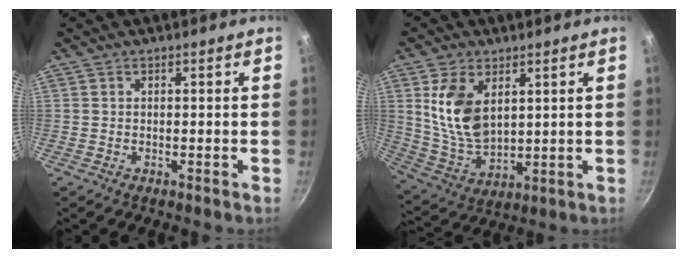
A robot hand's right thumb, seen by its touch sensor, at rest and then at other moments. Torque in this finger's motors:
{"motor_torque": [0.13, 0.16, 0.84, -0.34, 0.12]}